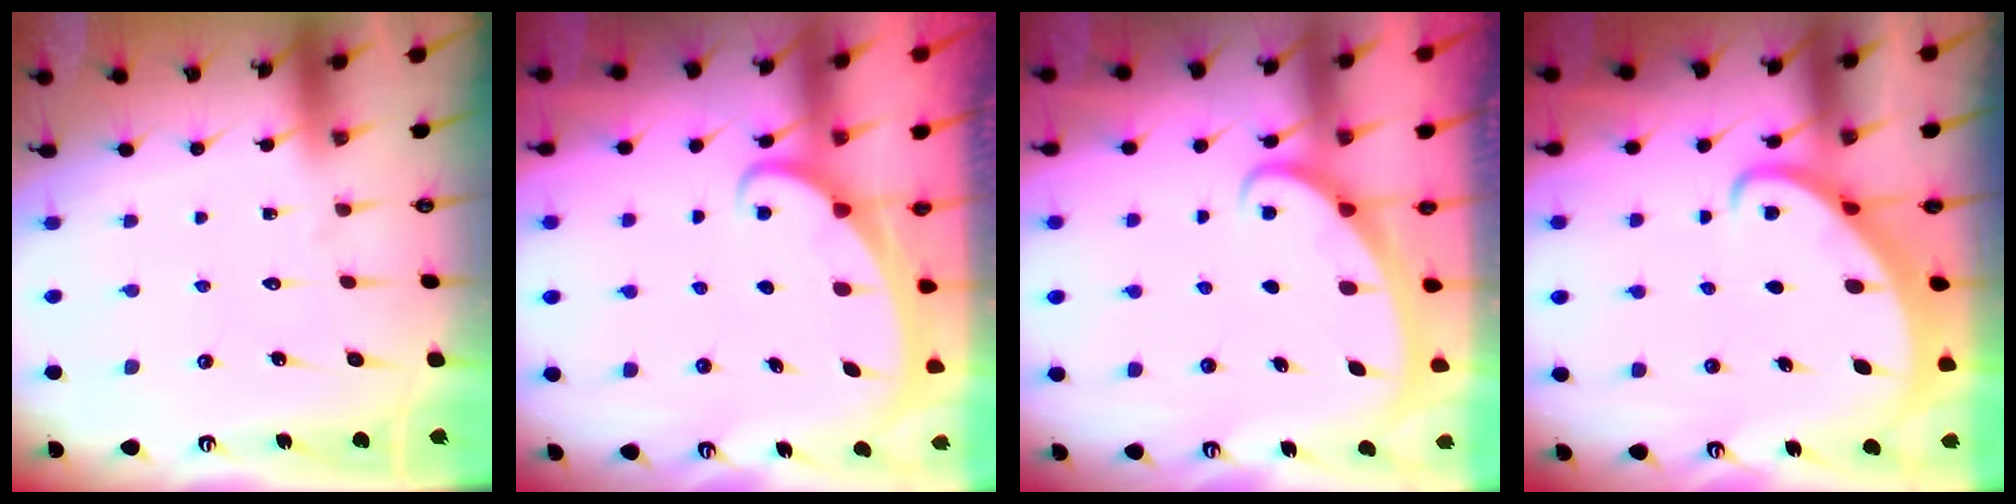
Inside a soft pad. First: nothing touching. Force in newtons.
{"total": 1.8, "press": 1.8, "slide": 0.2}
{"total": 2.2, "press": 2.2, "slide": 0.4}
{"total": 2.2, "press": 2.2, "slide": 0.3}